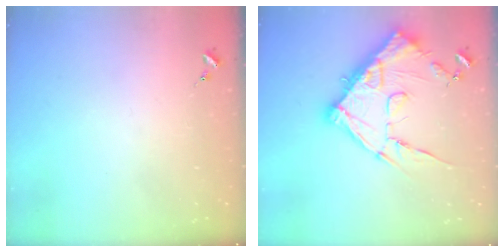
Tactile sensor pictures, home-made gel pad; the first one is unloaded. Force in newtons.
{"total": 17.2, "press": 17.2, "slide": 1.3}